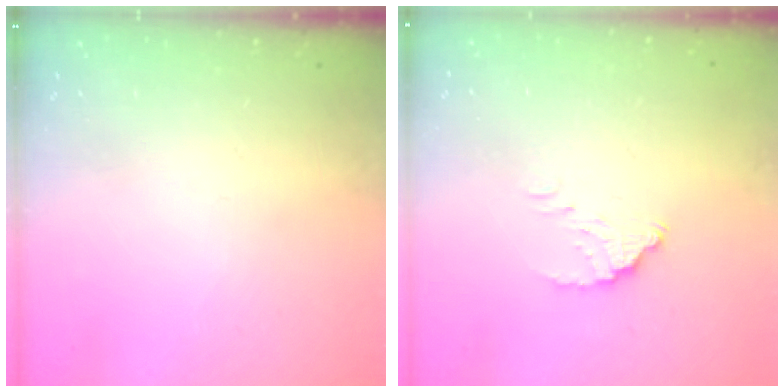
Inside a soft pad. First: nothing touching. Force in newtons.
{"total": 3.4, "press": 3.4, "slide": 0.1}